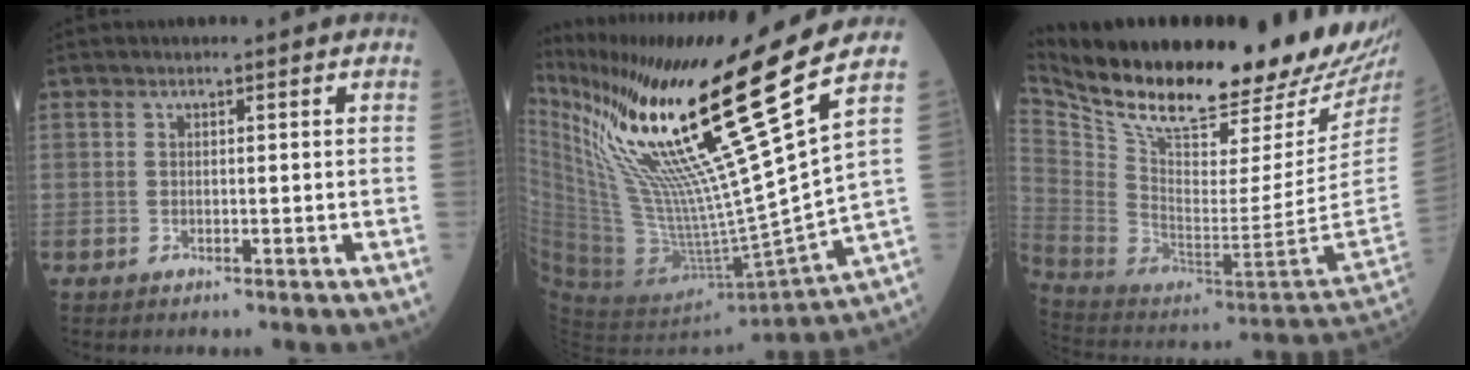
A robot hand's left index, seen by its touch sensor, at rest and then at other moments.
{"total": 25.6, "force": [14.7, -2.7, 20.8], "torque": [-0.356, -0.032, 0.257]}
{"total": 31.8, "force": [25.8, 4.2, 18.1], "torque": [-0.311, -0.075, 0.383]}